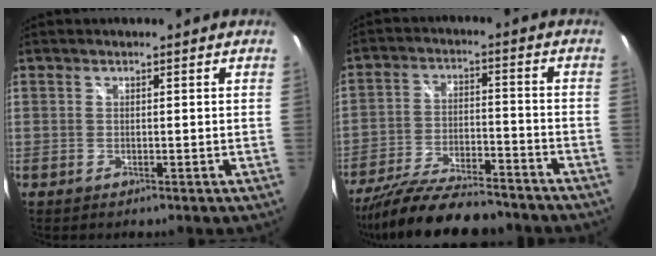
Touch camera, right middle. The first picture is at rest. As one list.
[{"total": 18.2, "force": [-15.5, 4.3, 8.5], "torque": [-0.171, -0.030, -0.249]}]